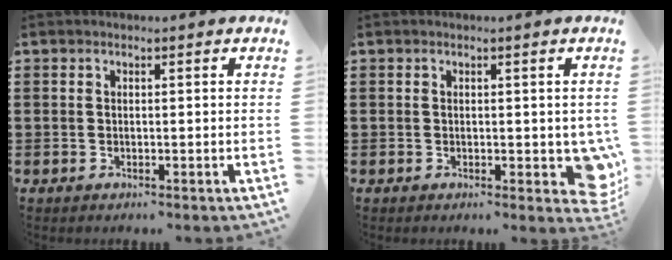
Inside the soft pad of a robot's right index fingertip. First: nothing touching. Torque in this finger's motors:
{"motor_torque": [0.20, -0.15, 0.28, 0.05]}